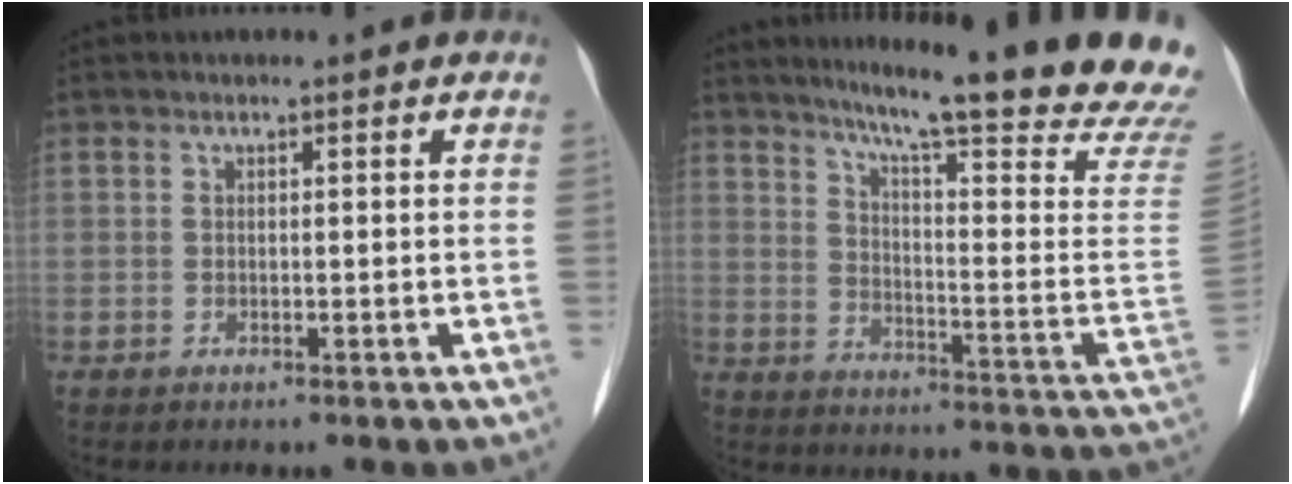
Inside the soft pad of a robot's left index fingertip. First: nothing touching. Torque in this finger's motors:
{"motor_torque": [0.90, -1.24, 0.20, 0.10]}